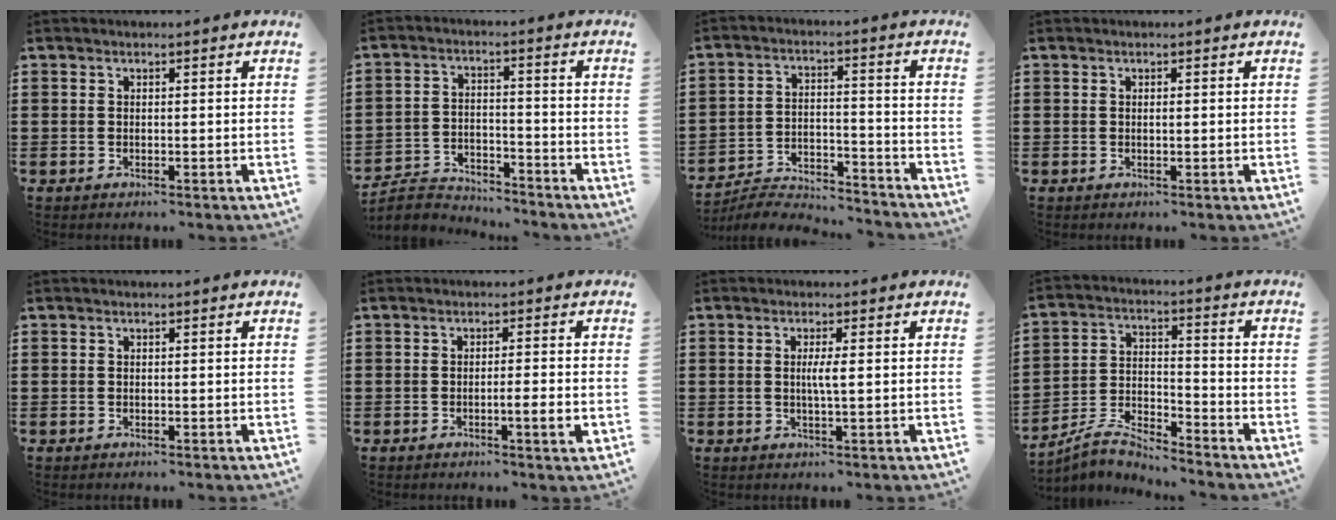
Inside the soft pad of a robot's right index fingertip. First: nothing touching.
{"total": 4.4, "force": [-4.3, 0.9, 0.3], "torque": [-0.026, 0.002, -0.093]}
{"total": 5.4, "force": [-5.3, 0.8, 0.9], "torque": [-0.024, 0.008, -0.107]}
{"total": 0.6, "force": [0.0, 0.1, 0.5], "torque": [-0.012, -0.002, 0.001]}
{"total": 0.0}
{"total": 3.7, "force": [-1.2, 0.1, 3.5], "torque": [-0.057, -0.010, -0.019]}
{"total": 2.5, "force": [0.1, 0.0, 2.5], "torque": [-0.048, -0.006, 0.000]}
{"total": 5.0, "force": [-4.8, 0.6, 1.2], "torque": [-0.038, -0.006, -0.100]}